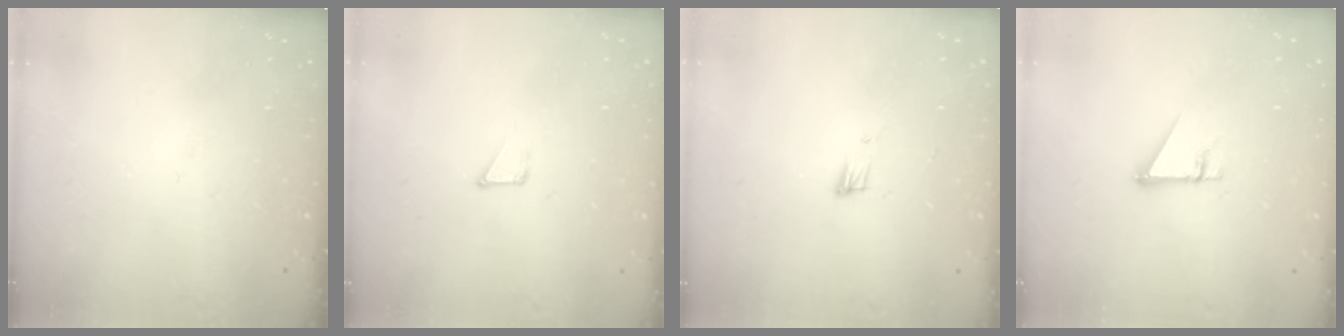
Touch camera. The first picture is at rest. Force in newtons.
{"total": 1.6, "press": 1.6, "slide": 0.1}
{"total": 5.1, "press": 4.9, "slide": 1.1}
{"total": 2.7, "press": 2.7, "slide": 0.2}